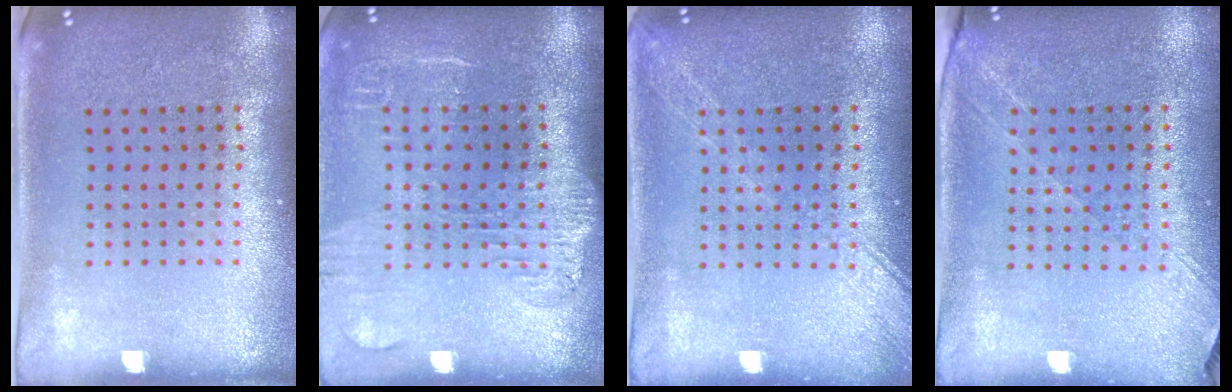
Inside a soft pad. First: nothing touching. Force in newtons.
{"total": 1.9, "press": 1.6, "slide": 1.0}
{"total": 2.6, "press": 2.6, "slide": 0.3}
{"total": 1.3, "press": 1.2, "slide": 0.6}